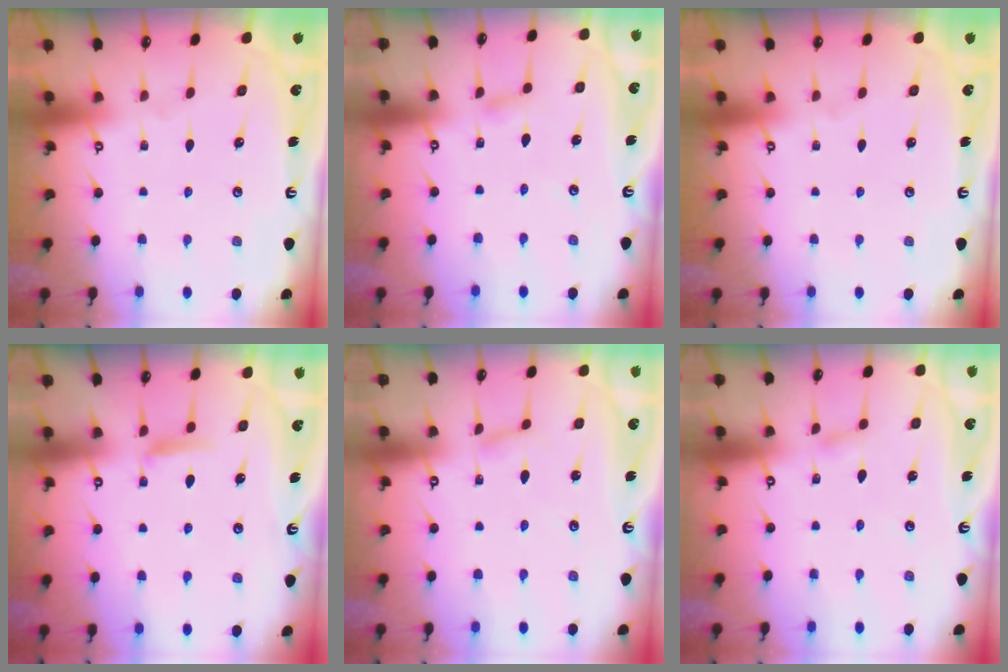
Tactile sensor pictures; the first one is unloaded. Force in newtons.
{"total": 3.0, "press": 2.9, "slide": 0.4}
{"total": 0.0}
{"total": 5.8, "press": 5.8, "slide": 0.6}
{"total": 2.3, "press": 2.3, "slide": 0.3}
{"total": 2.3, "press": 2.2, "slide": 0.2}